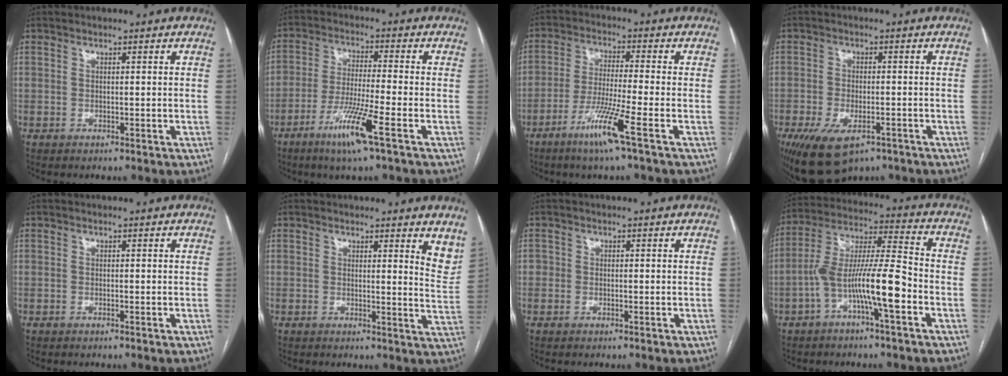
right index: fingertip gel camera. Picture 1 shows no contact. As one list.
[{"total": 9.2, "force": [-4.9, -0.5, 7.8], "torque": [-0.154, -0.017, -0.095]}, {"total": 8.5, "force": [-4.5, -1.2, 7.0], "torque": [-0.137, -0.020, -0.091]}, {"total": 9.6, "force": [-5.9, 4.4, 6.3], "torque": [-0.115, -0.012, -0.091]}, {"total": 0.0}, {"total": 5.8, "force": [5.0, 0.7, 2.9], "torque": [-0.025, -0.033, 0.032]}, {"total": 0.9, "force": [-0.2, 0.9, 0.3], "torque": [0.001, 0.004, -0.005]}, {"total": 12.5, "force": [-4.7, 1.3, 11.5], "torque": [-0.221, 0.021, -0.084]}]